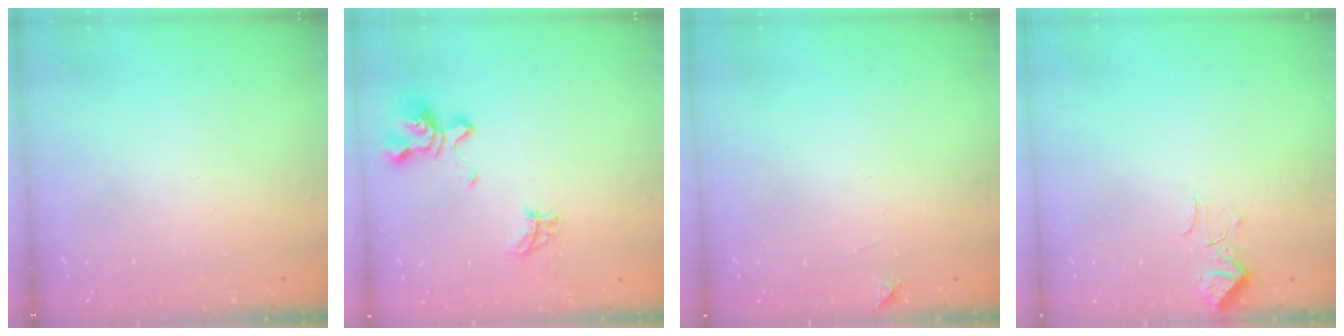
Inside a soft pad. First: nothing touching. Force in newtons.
{"total": 8.6, "press": 8.4, "slide": 1.5}
{"total": 5.6, "press": 5.5, "slide": 0.5}
{"total": 1.4, "press": 1.1, "slide": 0.8}